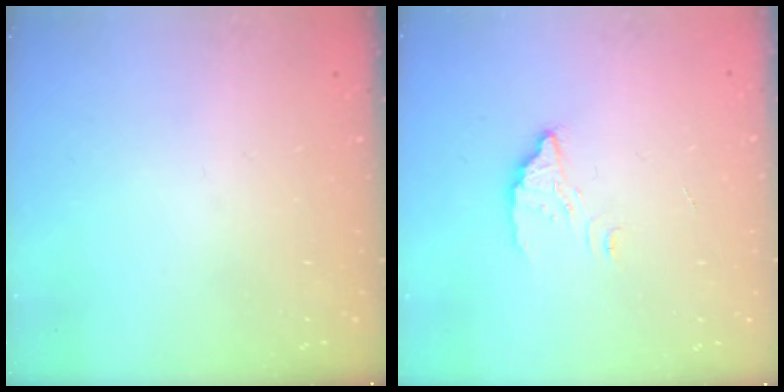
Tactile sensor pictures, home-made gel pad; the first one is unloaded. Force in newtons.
{"total": 3.0, "press": 3.0, "slide": 0.2}